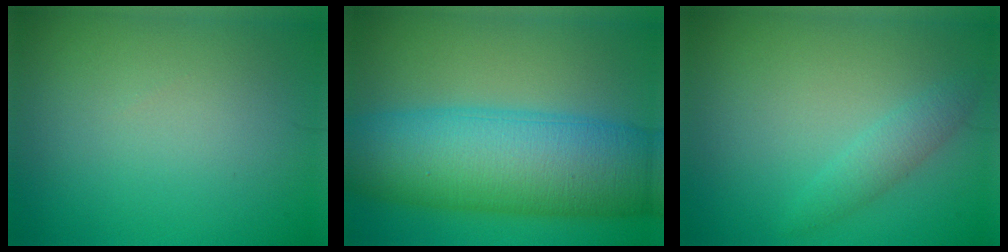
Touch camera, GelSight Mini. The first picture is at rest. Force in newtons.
{"total": 12.6, "press": 12.6, "slide": 0.2}
{"total": 1.8, "press": 1.8, "slide": 0.1}